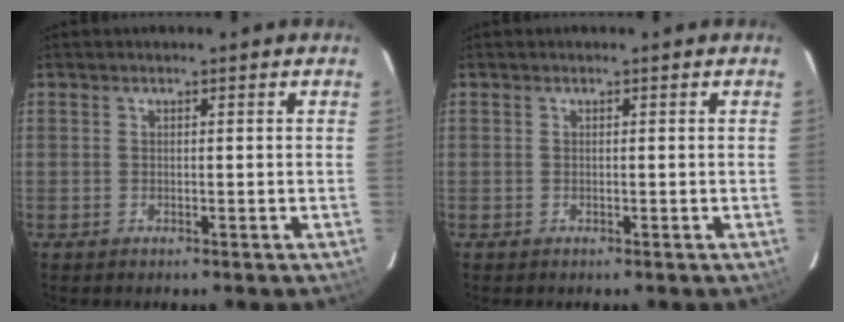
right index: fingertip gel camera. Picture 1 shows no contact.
{"total": 0.0}